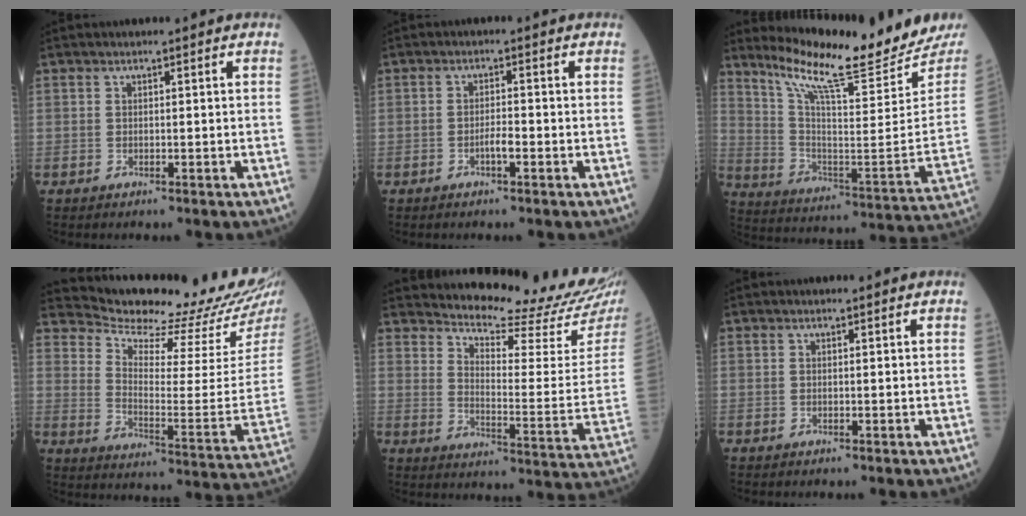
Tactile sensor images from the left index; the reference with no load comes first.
{"total": 1.9, "force": [-1.0, 0.3, 1.7], "torque": [-0.029, 0.002, -0.018]}
{"total": 20.6, "force": [18.9, 0.3, 8.2], "torque": [-0.153, -0.092, 0.278]}
{"total": 18.9, "force": [18.4, -0.3, 4.2], "torque": [-0.085, -0.116, 0.242]}
{"total": 16.9, "force": [16.0, -0.3, 5.4], "torque": [-0.092, -0.099, 0.203]}
{"total": 0.0}